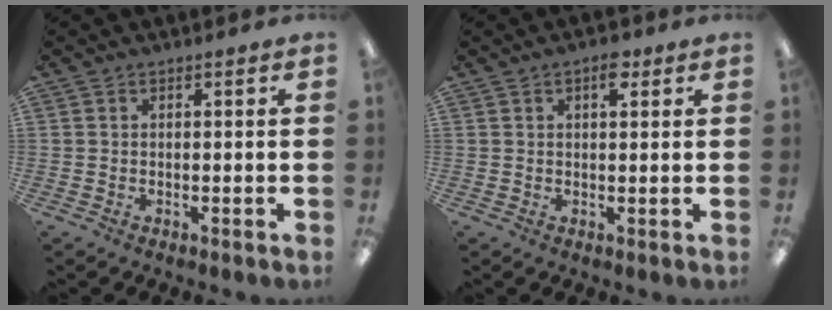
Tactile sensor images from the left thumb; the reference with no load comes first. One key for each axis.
{"total": 4.0, "fx": 2.2, "fy": 1.8, "fz": 2.8, "tx": -0.029, "ty": -0.008, "tz": 0.030}